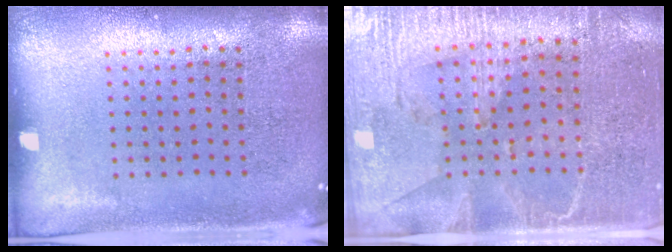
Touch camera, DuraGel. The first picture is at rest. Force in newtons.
{"total": 3.4, "press": 3.0, "slide": 1.5}